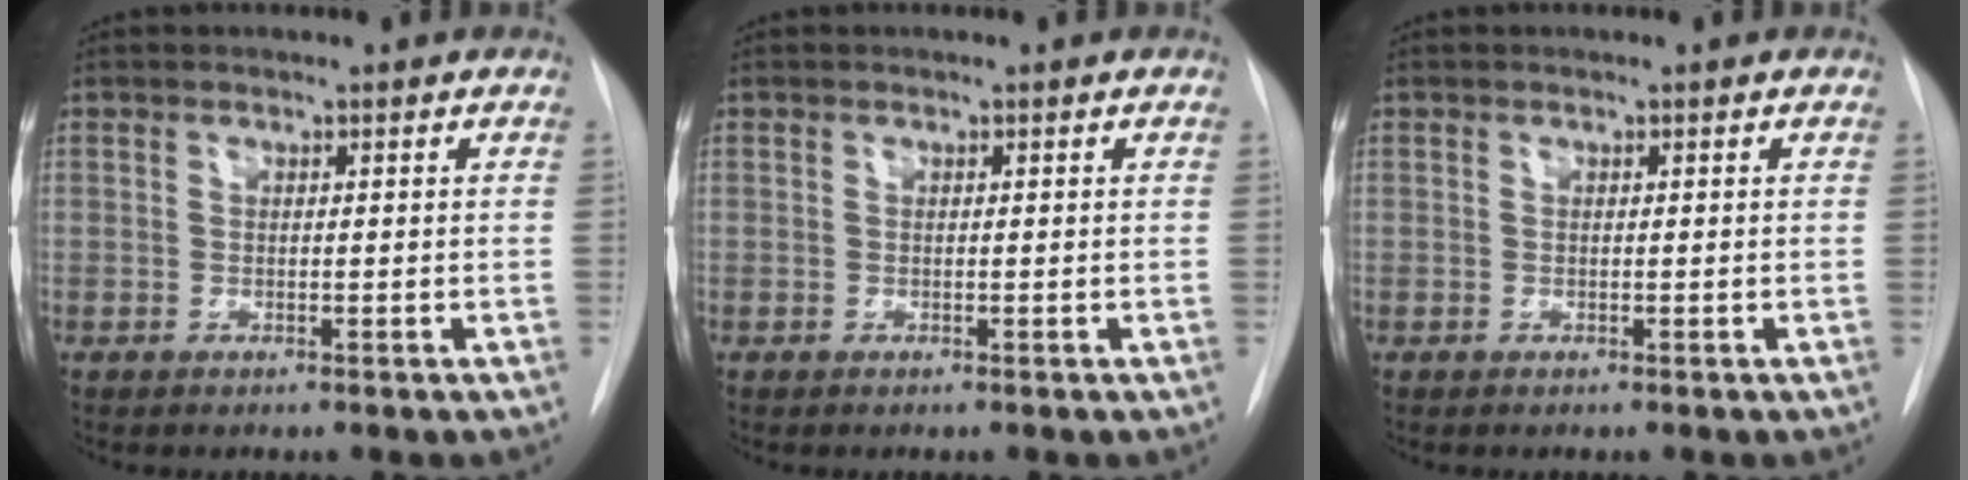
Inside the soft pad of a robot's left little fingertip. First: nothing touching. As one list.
[{"total": 0.0}, {"total": 0.0}]